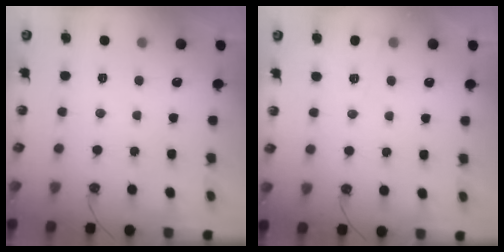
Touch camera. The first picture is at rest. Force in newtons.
{"total": 2.5, "press": 2.4, "slide": 0.7}